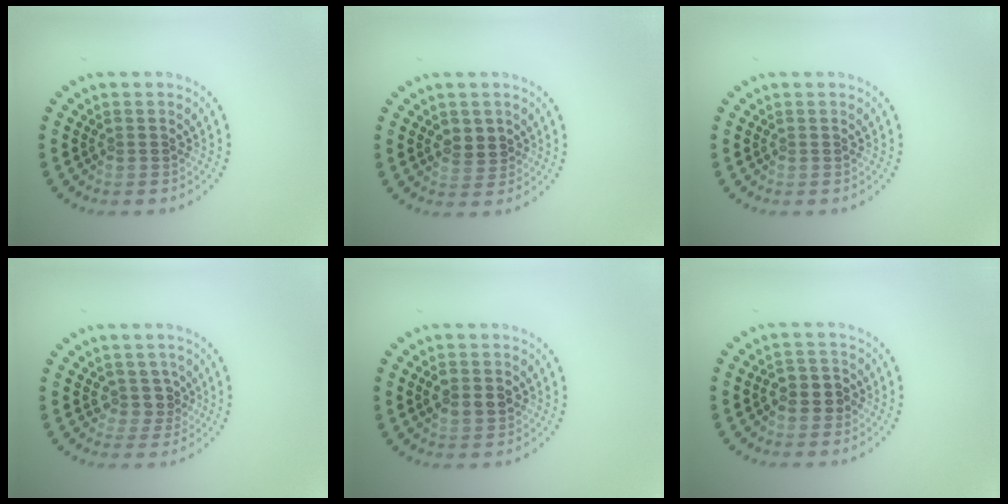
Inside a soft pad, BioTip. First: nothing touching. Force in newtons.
{"total": 1.9, "press": 1.9, "slide": 0.5}
{"total": 0.0}
{"total": 2.2, "press": 1.6, "slide": 1.5}
{"total": 2.8, "press": 2.8, "slide": 0.3}
{"total": 2.3, "press": 2.1, "slide": 0.8}